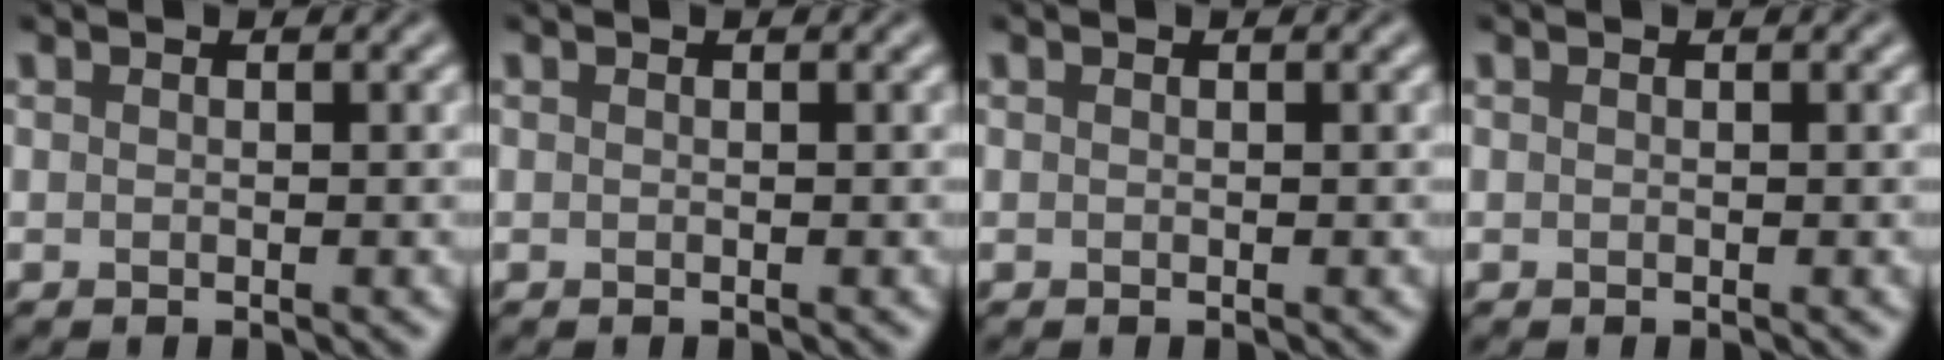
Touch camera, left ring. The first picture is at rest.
{"total": 0.0}
{"total": 0.0}
{"total": 0.0}